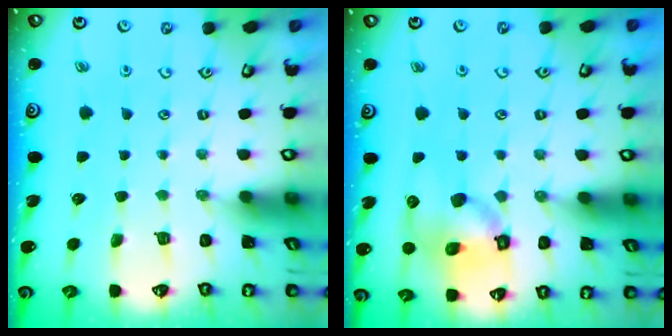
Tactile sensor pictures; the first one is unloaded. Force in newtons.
{"total": 11.6, "press": 11.5, "slide": 1.5}